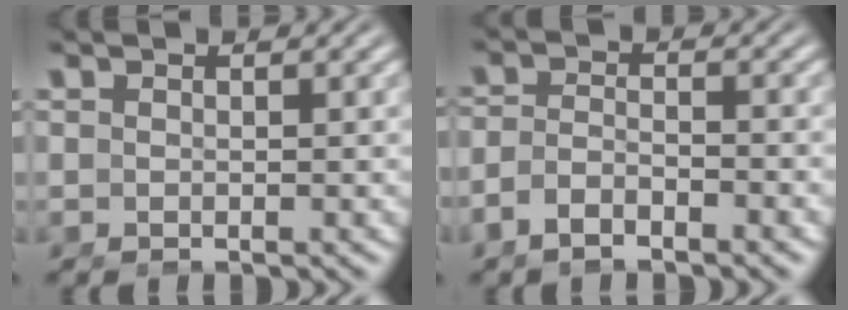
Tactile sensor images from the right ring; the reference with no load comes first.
{"total": 3.1, "force": [-2.3, 1.3, 1.6], "torque": [-0.035, -0.012, -0.037]}